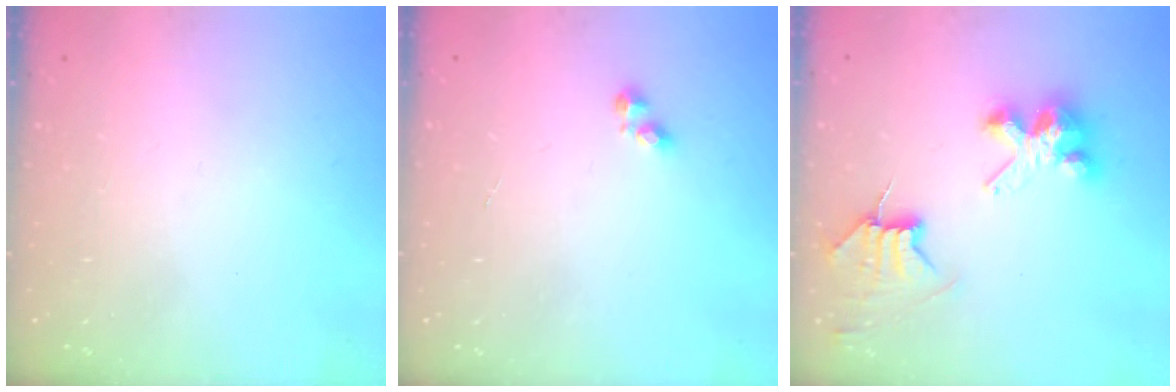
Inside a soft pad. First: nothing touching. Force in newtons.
{"total": 2.1, "press": 2.0, "slide": 0.3}
{"total": 7.3, "press": 7.3, "slide": 0.6}